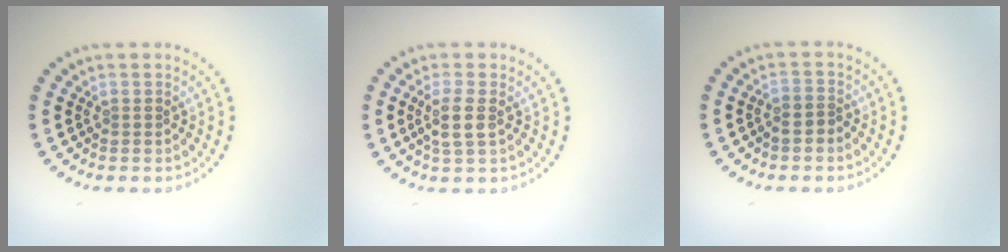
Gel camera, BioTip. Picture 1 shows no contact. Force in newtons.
{"total": 2.4, "press": 2.1, "slide": 1.1}
{"total": 1.5, "press": 1.4, "slide": 0.6}